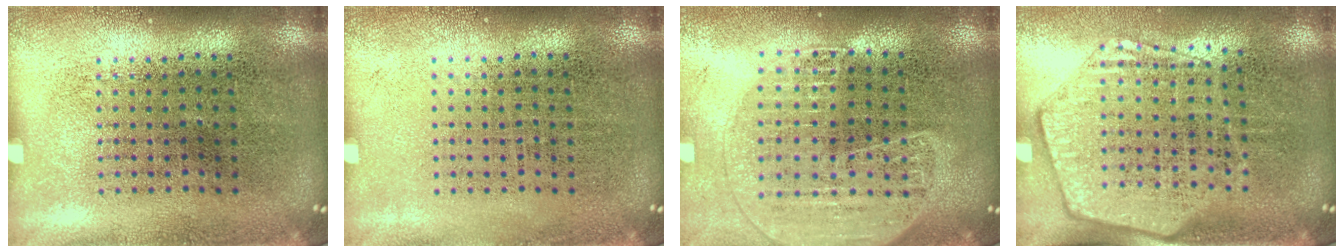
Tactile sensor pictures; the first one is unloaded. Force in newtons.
{"total": 0.0}
{"total": 1.8, "press": 1.7, "slide": 0.7}
{"total": 1.9, "press": 1.7, "slide": 0.9}